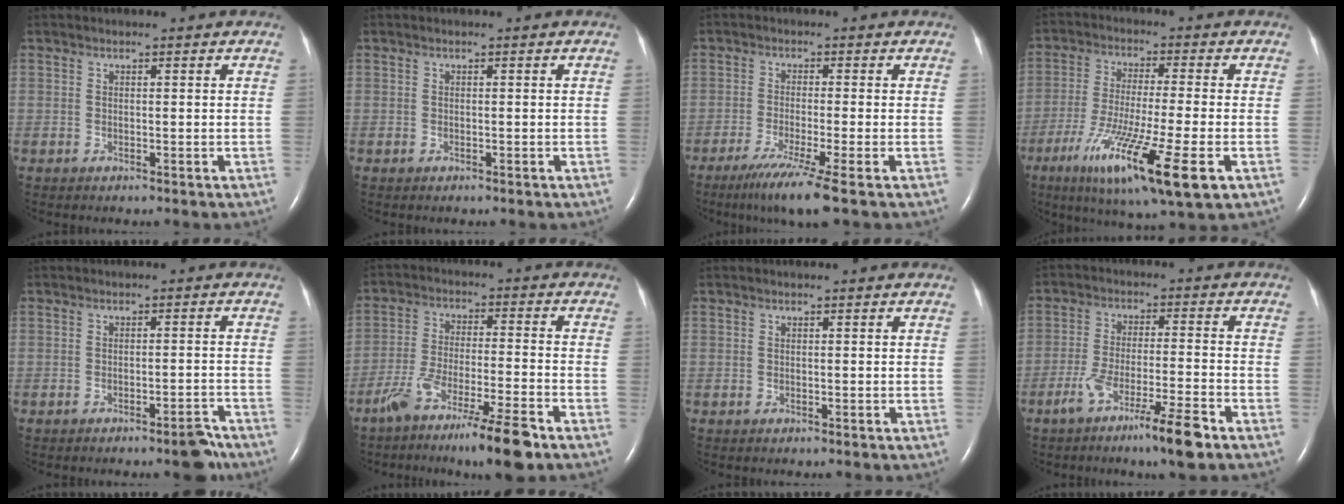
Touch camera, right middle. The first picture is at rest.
{"total": 0.0}
{"total": 7.2, "force": [-4.6, -1.1, 5.3], "torque": [-0.095, -0.025, -0.083]}
{"total": 16.2, "force": [-7.2, 1.0, 14.5], "torque": [-0.250, -0.043, -0.118]}
{"total": 3.4, "force": [-2.7, 0.7, 1.9], "torque": [-0.016, 0.005, -0.036]}
{"total": 11.4, "force": [-7.8, 0.3, 8.3], "torque": [-0.156, -0.023, -0.138]}
{"total": 0.0}
{"total": 9.3, "force": [-5.9, 0.0, 7.1], "torque": [-0.132, -0.014, -0.104]}